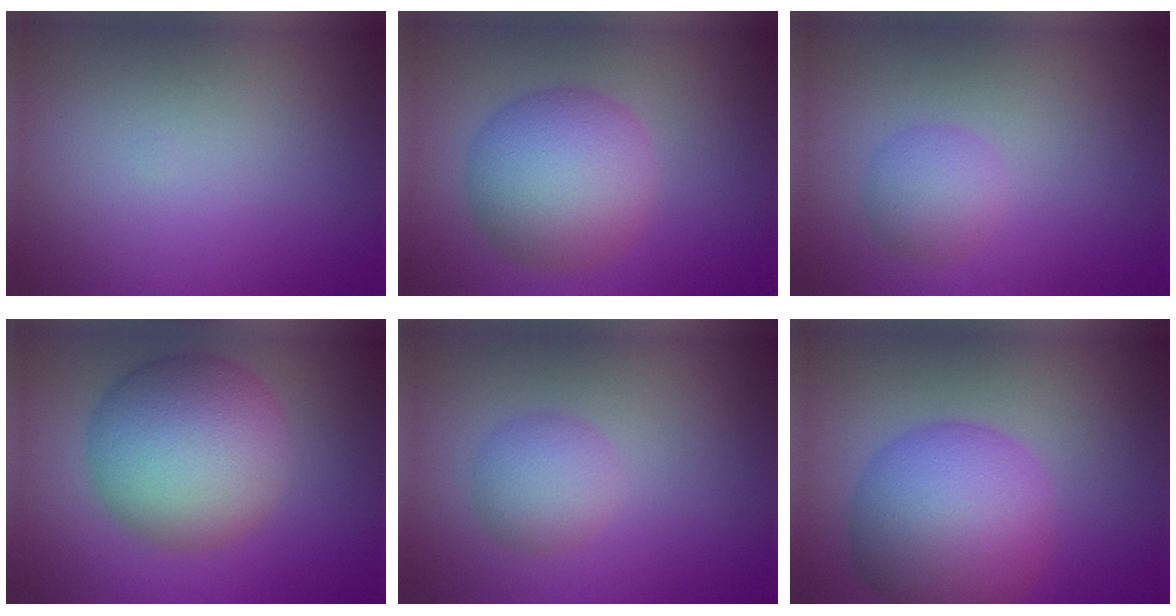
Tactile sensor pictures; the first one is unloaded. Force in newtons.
{"total": 7.7, "press": 7.7, "slide": 0.2}
{"total": 2.5, "press": 2.5, "slide": 0.1}
{"total": 10.4, "press": 10.4, "slide": 0.3}
{"total": 2.9, "press": 2.9, "slide": 0.1}
{"total": 10.0, "press": 10.0, "slide": 0.1}